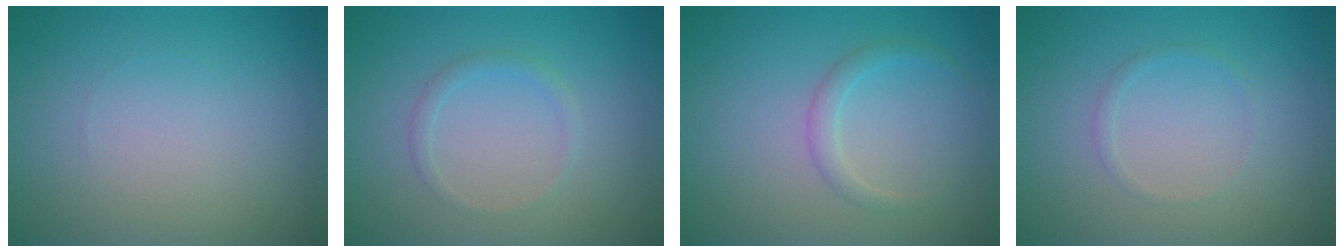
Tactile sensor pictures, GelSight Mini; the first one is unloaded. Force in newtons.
{"total": 1.1, "press": 1.1, "slide": 0.1}
{"total": 1.4, "press": 1.4, "slide": 0.1}
{"total": 0.7, "press": 0.7, "slide": 0.0}